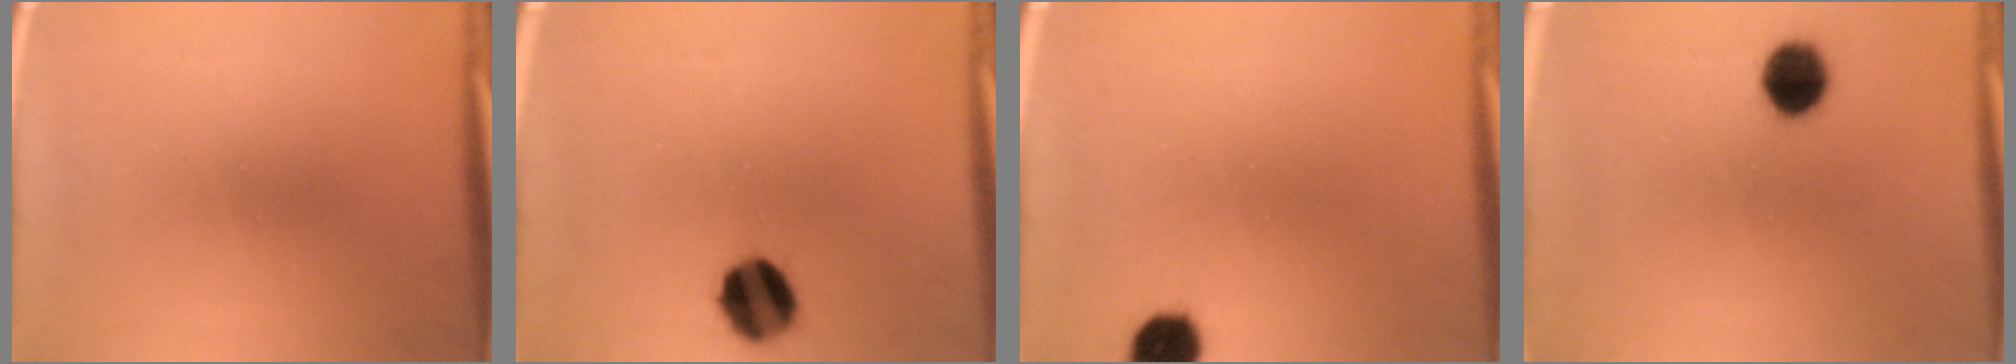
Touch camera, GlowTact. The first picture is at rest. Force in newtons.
{"total": 9.9}
{"total": 5.2}
{"total": 7.0}